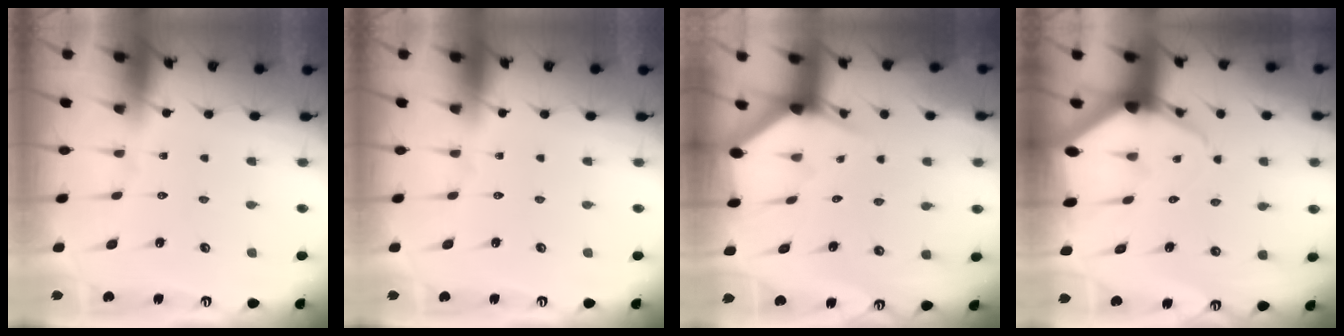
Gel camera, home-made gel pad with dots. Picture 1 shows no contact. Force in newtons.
{"total": 0.0}
{"total": 2.8, "press": 2.8, "slide": 0.2}
{"total": 7.2, "press": 7.2, "slide": 0.8}